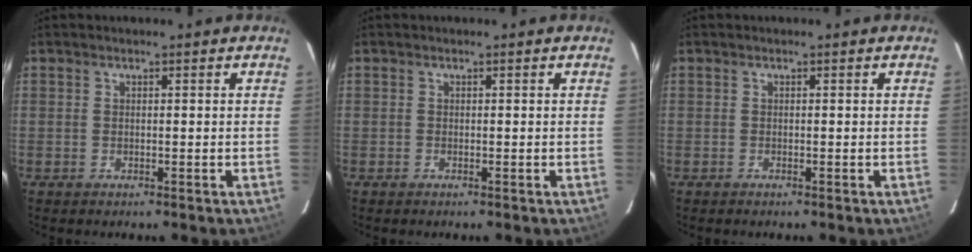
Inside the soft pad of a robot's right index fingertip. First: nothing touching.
{"total": 0.0}
{"total": 0.0}